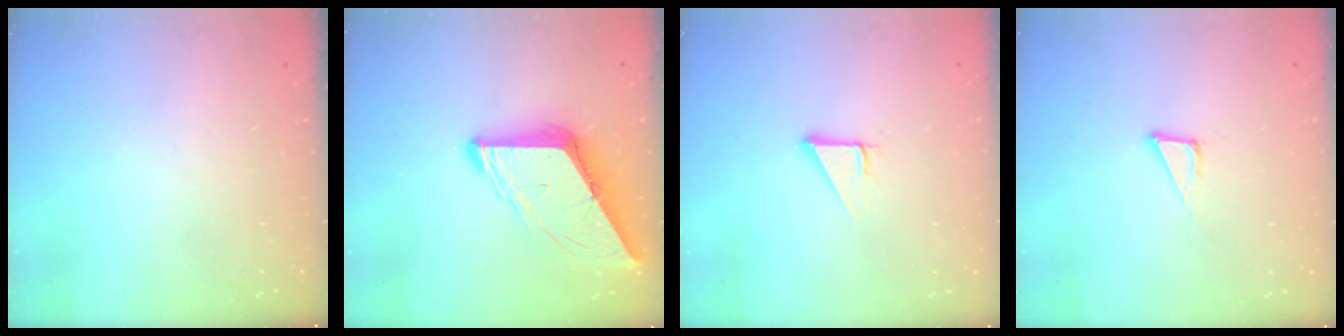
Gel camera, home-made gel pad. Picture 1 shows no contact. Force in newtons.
{"total": 10.6, "press": 10.5, "slide": 1.3}
{"total": 3.0, "press": 3.0, "slide": 0.1}
{"total": 3.8, "press": 3.8, "slide": 0.2}